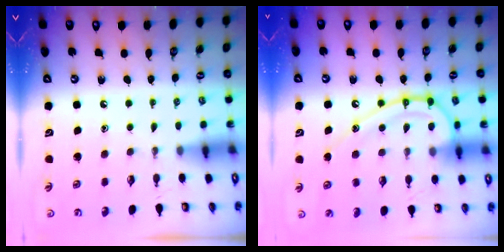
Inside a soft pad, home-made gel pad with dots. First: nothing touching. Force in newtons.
{"total": 14.4, "press": 14.3, "slide": 1.5}